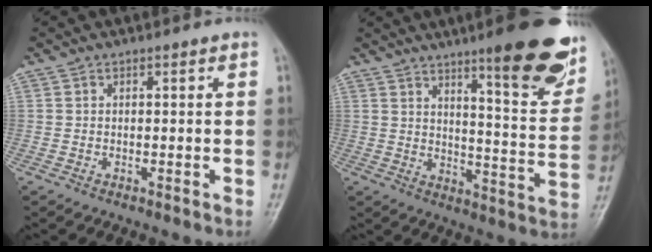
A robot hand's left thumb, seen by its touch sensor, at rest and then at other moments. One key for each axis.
{"total": 18.3, "fx": 11.7, "fy": 3.5, "fz": 13.7, "tx": -0.138, "ty": -0.070, "tz": 0.162}